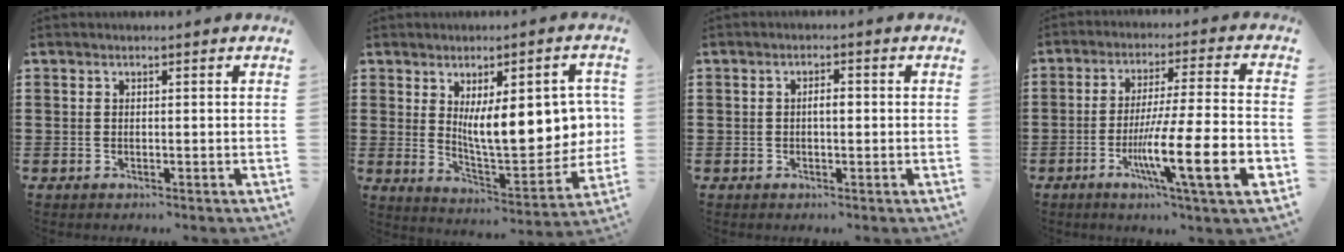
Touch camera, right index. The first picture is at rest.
{"total": 12.9, "force": [2.5, 4.4, 11.9], "torque": [-0.174, -0.008, 0.042]}
{"total": 1.9, "force": [-0.1, 0.6, 1.8], "torque": [-0.033, 0.002, -0.003]}
{"total": 14.8, "force": [-5.4, 1.5, 13.7], "torque": [-0.247, -0.007, -0.090]}